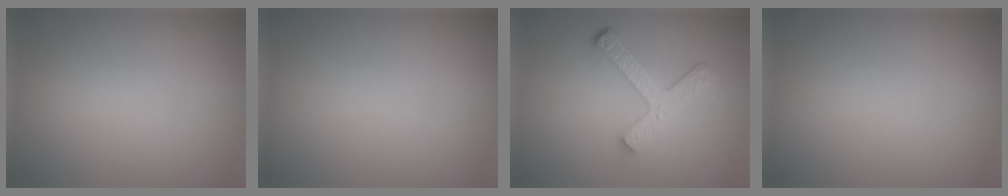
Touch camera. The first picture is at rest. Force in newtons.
{"total": 0.0}
{"total": 4.3, "press": 3.3, "slide": 2.8}
{"total": 0.0}